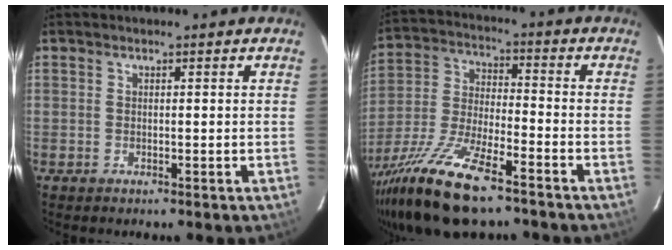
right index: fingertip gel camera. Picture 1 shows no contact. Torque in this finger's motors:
{"motor_torque": [1.45, -0.69, 0.75, 0.21]}